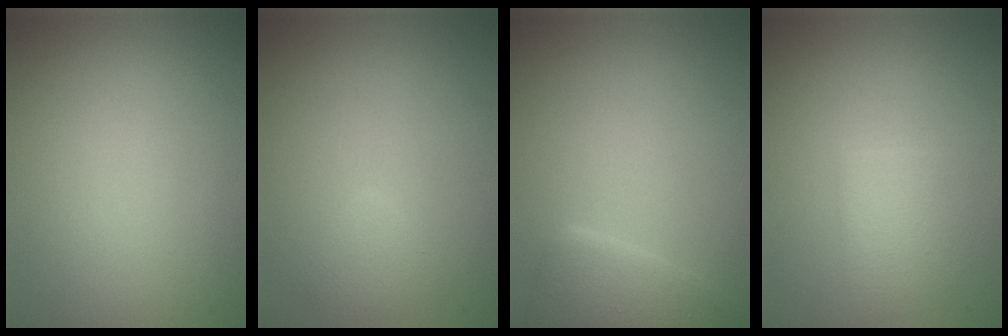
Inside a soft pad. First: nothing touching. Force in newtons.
{"total": 1.3, "press": 1.3, "slide": 0.1}
{"total": 3.3, "press": 3.3, "slide": 0.2}
{"total": 2.1, "press": 2.1, "slide": 0.0}